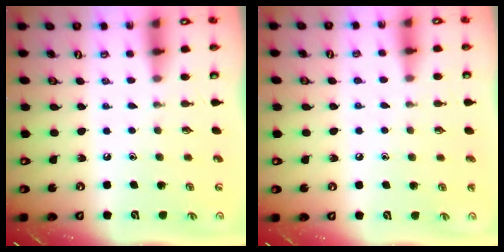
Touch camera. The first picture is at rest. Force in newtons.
{"total": 3.8, "press": 3.8, "slide": 0.4}